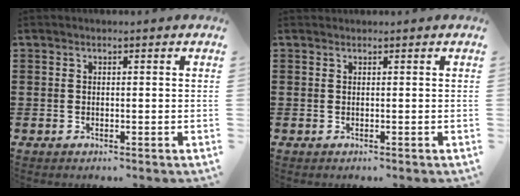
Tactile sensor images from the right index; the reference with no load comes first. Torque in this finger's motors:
{"motor_torque": [-0.82, 1.02, -0.75, -0.08]}